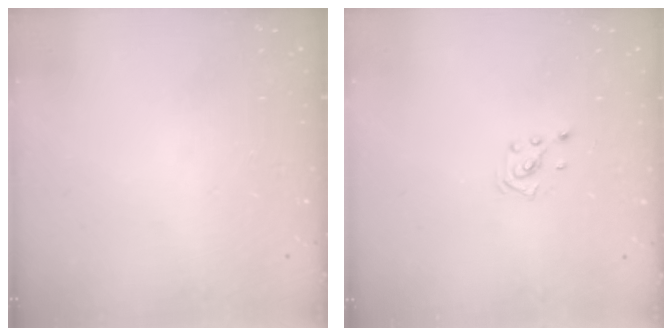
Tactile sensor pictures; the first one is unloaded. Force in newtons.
{"total": 2.0, "press": 2.0, "slide": 0.6}